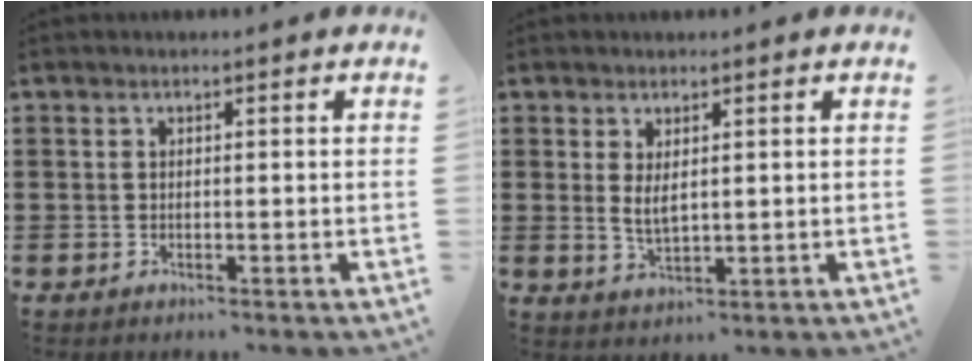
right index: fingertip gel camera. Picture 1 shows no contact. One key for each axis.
{"total": 2.9, "fx": 0.9, "fy": 1.1, "fz": 2.5, "tx": -0.049, "ty": 0.003, "tz": 0.017}